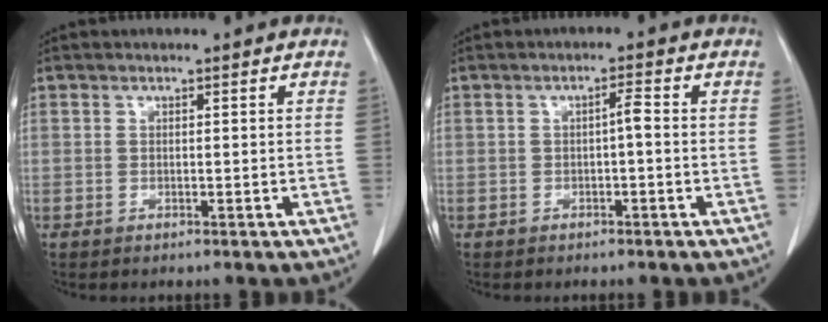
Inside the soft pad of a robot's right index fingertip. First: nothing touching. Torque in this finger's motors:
{"motor_torque": [0.28, -0.21, 0.01, 0.03]}